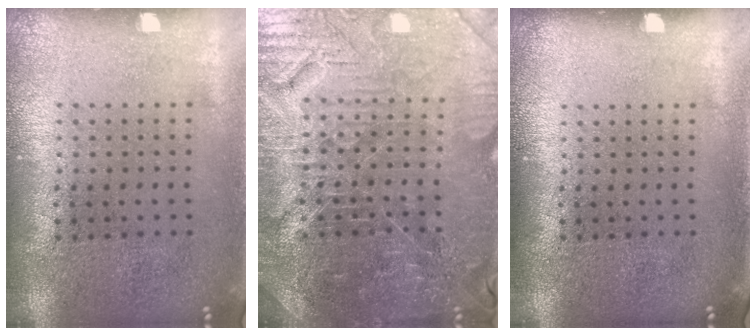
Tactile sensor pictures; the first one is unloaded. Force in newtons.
{"total": 4.5, "press": 4.3, "slide": 1.3}
{"total": 0.0}